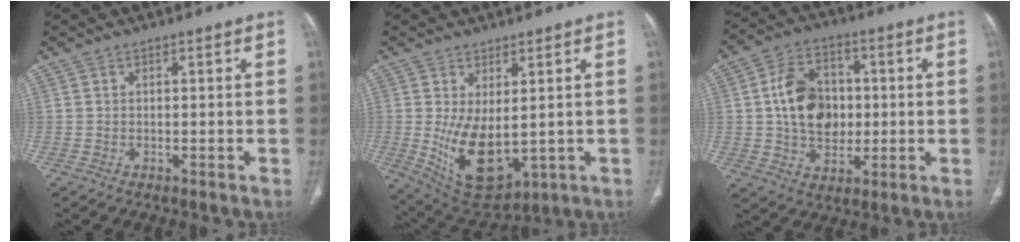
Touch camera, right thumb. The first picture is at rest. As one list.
[{"total": 11.5, "force": [-0.4, 5.9, 9.9], "torque": [-0.163, -0.023, 0.023]}, {"total": 13.4, "force": [0.7, 10.0, 9.0], "torque": [-0.127, 0.012, 0.014]}]